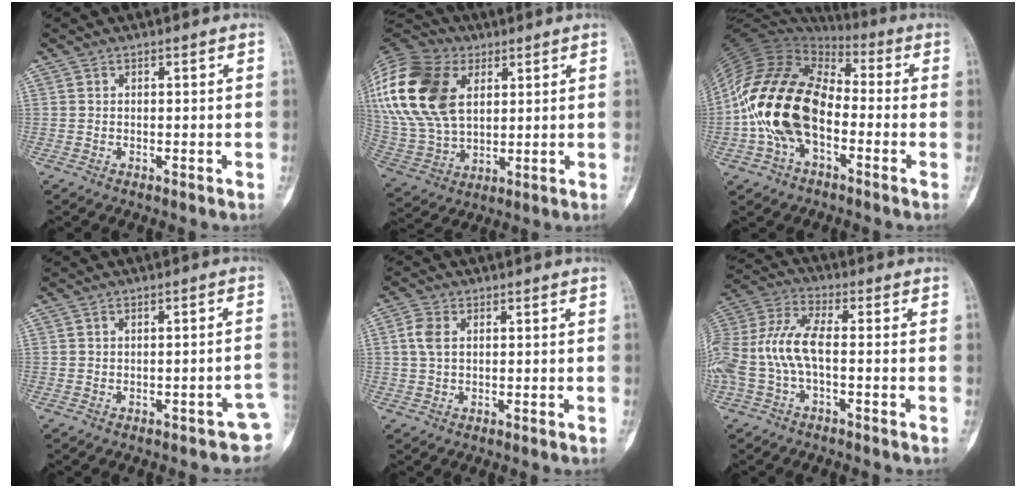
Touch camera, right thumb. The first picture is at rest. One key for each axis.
{"total": 27.5, "fx": 8.9, "fy": 18.1, "fz": 18.6, "tx": -0.430, "ty": 0.025, "tz": 0.174}
{"total": 19.1, "fx": -3.2, "fy": 11.6, "fz": 14.8, "tx": -0.286, "ty": 0.037, "tz": -0.066}
{"total": 4.1, "fx": -1.6, "fy": 1.7, "fz": 3.3, "tx": -0.023, "ty": 0.017, "tz": -0.015}
{"total": 3.5, "fx": 0.8, "fy": 2.2, "fz": 2.6, "tx": -0.064, "ty": 0.011, "tz": 0.011}
{"total": 12.3, "fx": -1.9, "fy": 5.5, "fz": 10.8, "tx": -0.249, "ty": 0.040, "tz": -0.041}